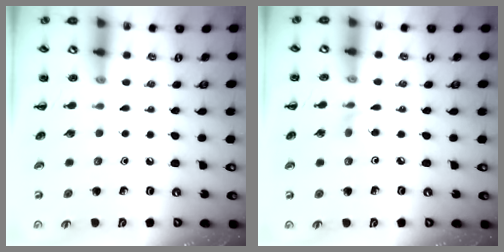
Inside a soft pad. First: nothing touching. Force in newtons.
{"total": 4.9, "press": 4.6, "slide": 1.6}